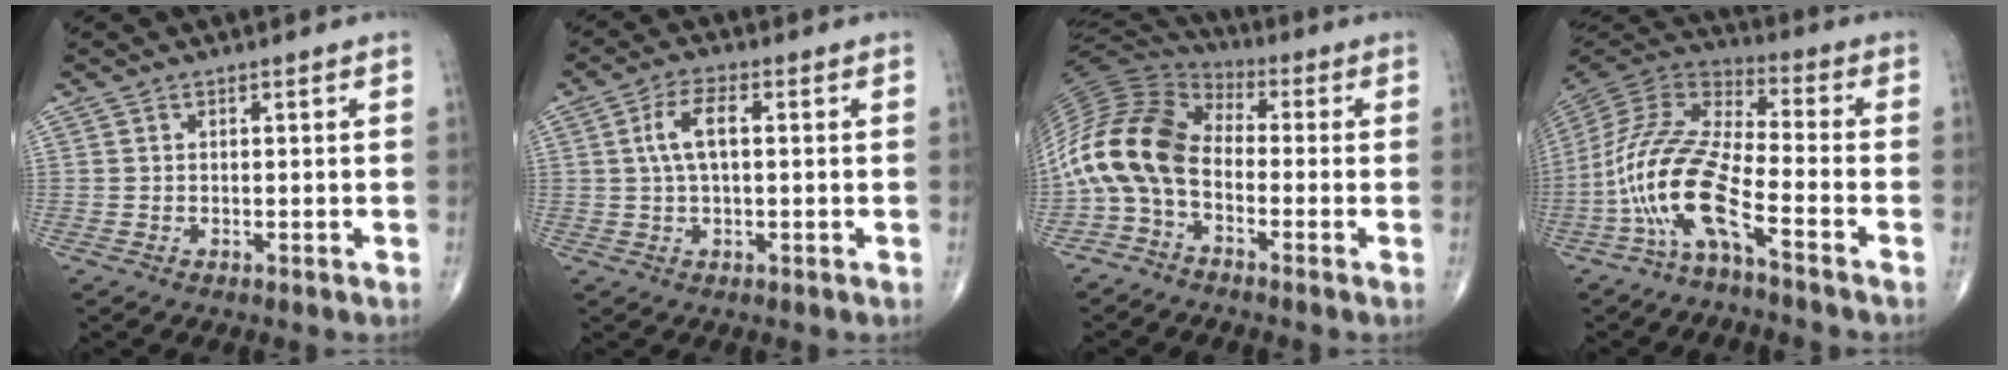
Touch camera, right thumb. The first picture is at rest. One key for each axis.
{"total": 6.0, "fx": 0.9, "fy": 2.5, "fz": 5.4, "tx": -0.112, "ty": 0.014, "tz": 0.016}
{"total": 15.0, "fx": -3.0, "fy": 9.2, "fz": 11.5, "tx": -0.239, "ty": 0.059, "tz": -0.073}
{"total": 14.1, "fx": -6.9, "fy": 3.4, "fz": 11.8, "tx": -0.265, "ty": 0.064, "tz": -0.145}